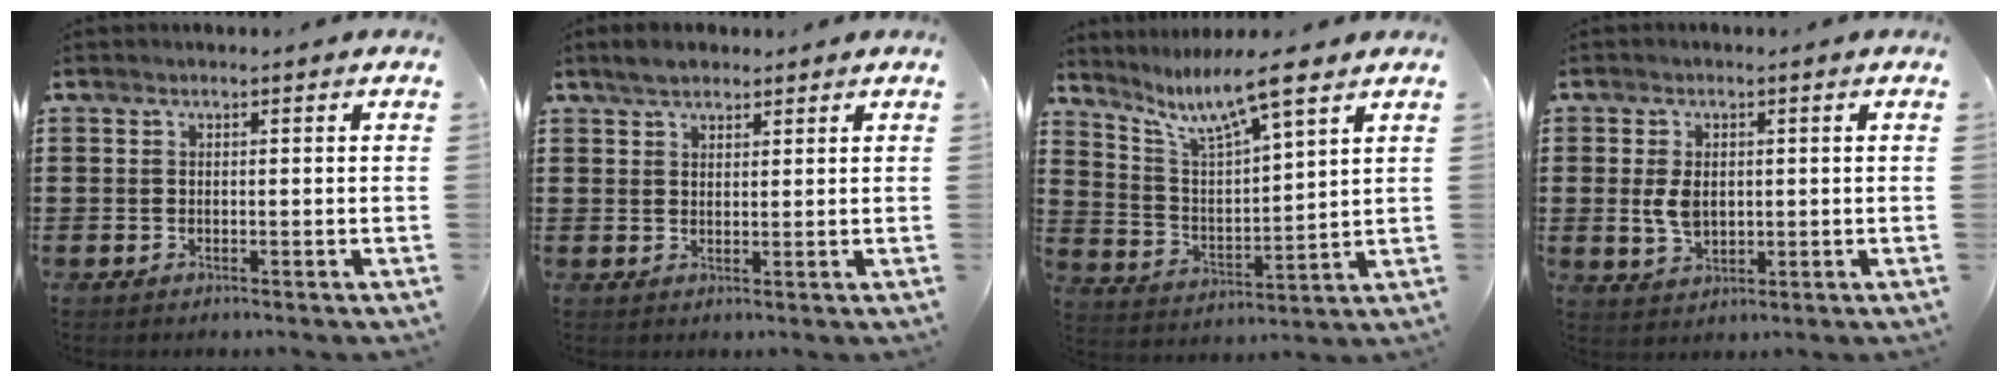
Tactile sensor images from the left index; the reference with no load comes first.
{"total": 2.7, "force": [2.3, 1.2, 0.9], "torque": [-0.016, 0.004, 0.041]}
{"total": 8.8, "force": [6.8, 0.9, 5.5], "torque": [-0.130, -0.033, 0.113]}
{"total": 4.5, "force": [0.3, 2.8, 3.4], "torque": [-0.085, 0.002, 0.002]}